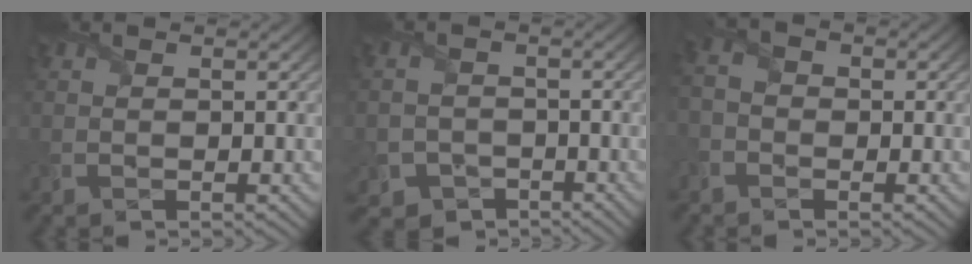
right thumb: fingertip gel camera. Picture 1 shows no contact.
{"total": 6.7, "force": [-4.0, 5.2, 1.5], "torque": [-0.043, -0.026, -0.081]}
{"total": 2.5, "force": [-1.4, 1.8, 1.1], "torque": [-0.023, 0.006, -0.034]}